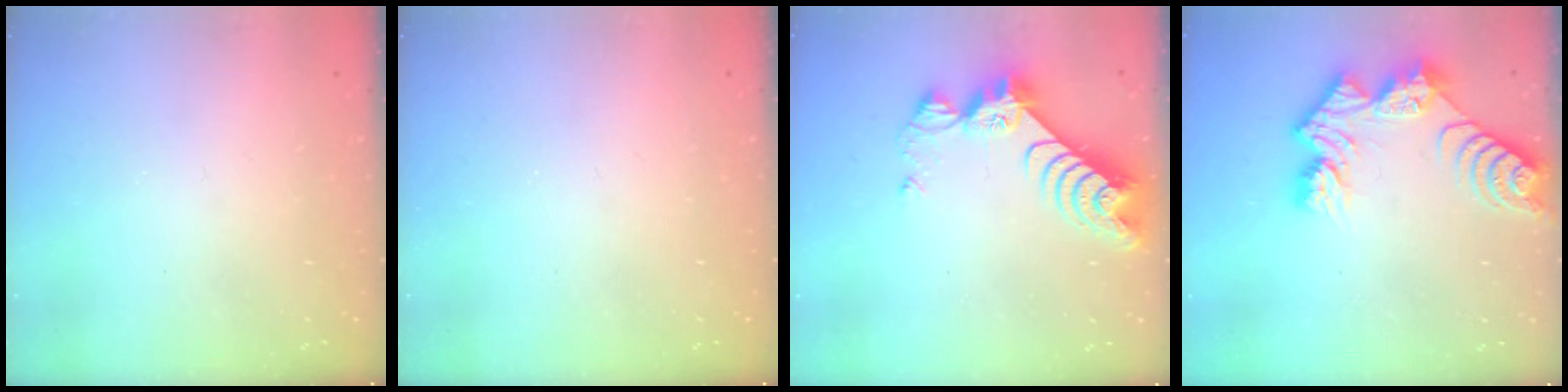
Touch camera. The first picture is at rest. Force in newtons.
{"total": 0.0}
{"total": 10.1, "press": 10.1, "slide": 0.8}
{"total": 12.0, "press": 12.0, "slide": 1.0}